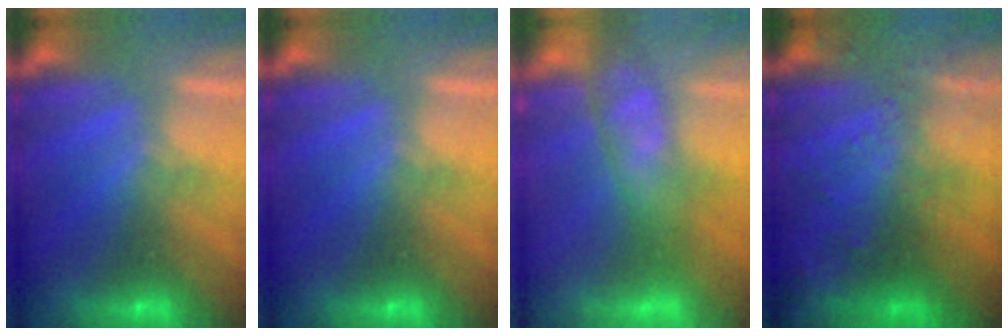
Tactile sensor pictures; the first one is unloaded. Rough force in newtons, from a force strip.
{"total": 0.0}
{"total": 4.2}
{"total": 9.3}